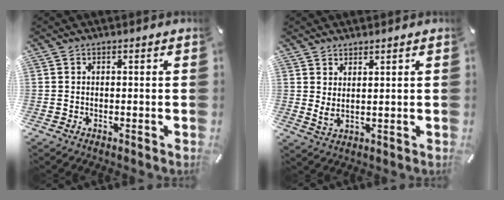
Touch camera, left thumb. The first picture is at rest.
{"total": 3.0, "force": [2.2, 0.5, 2.1], "torque": [-0.057, -0.020, 0.036]}